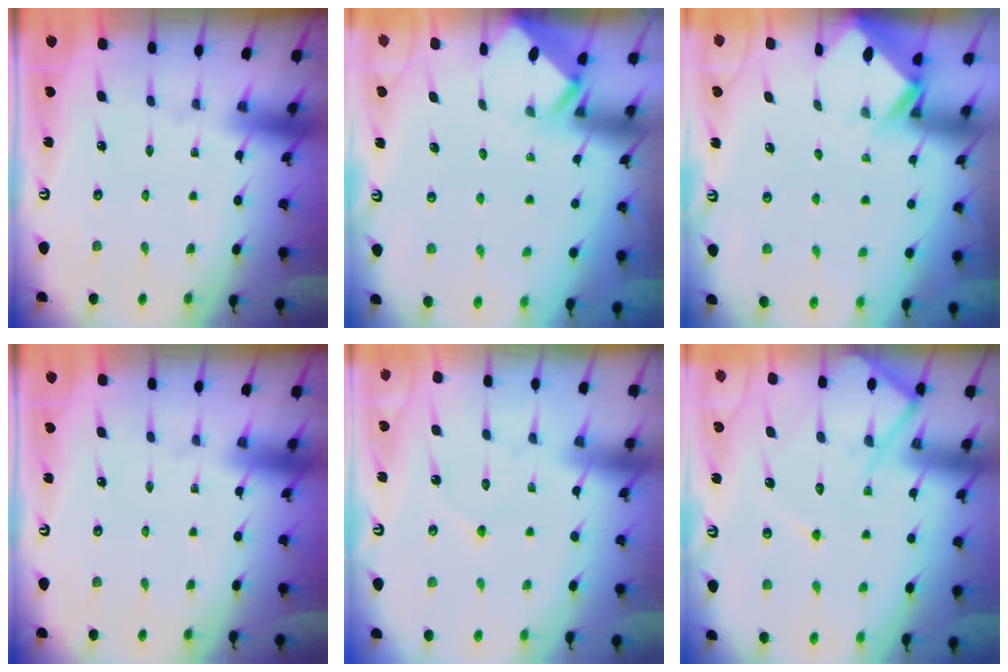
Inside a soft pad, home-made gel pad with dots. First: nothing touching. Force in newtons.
{"total": 3.5, "press": 3.5, "slide": 0.3}
{"total": 2.6, "press": 2.6, "slide": 0.2}
{"total": 0.0}
{"total": 3.9, "press": 3.9, "slide": 0.2}
{"total": 10.4, "press": 10.3, "slide": 1.0}